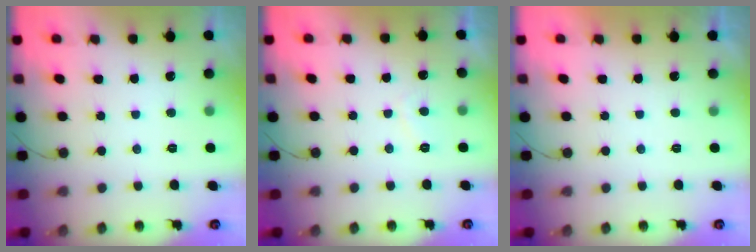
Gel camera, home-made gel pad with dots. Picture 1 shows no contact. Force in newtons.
{"total": 1.9, "press": 1.7, "slide": 0.8}
{"total": 2.1, "press": 2.1, "slide": 0.4}